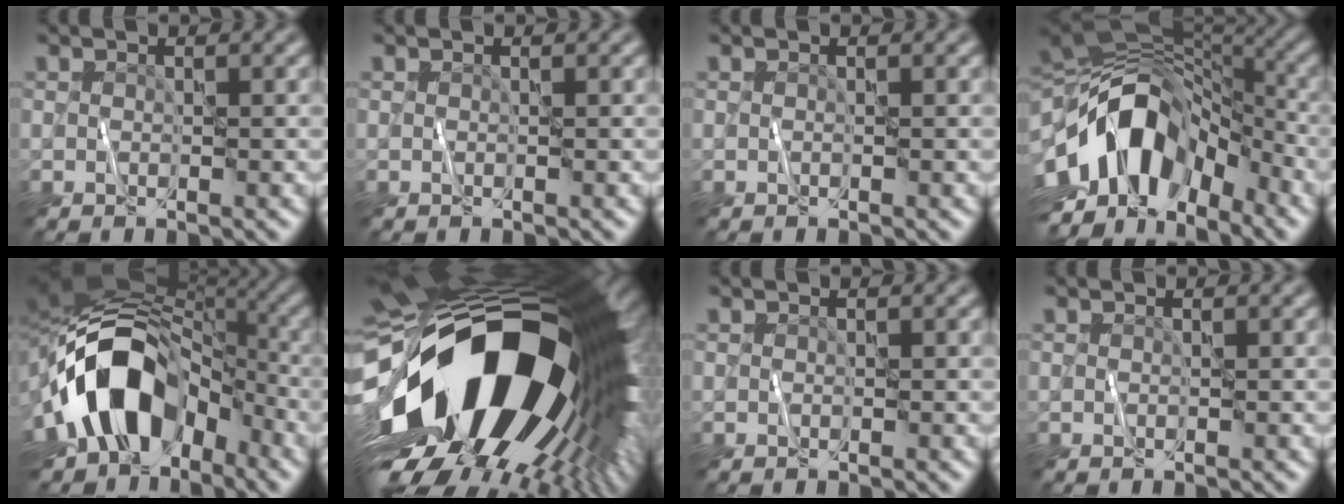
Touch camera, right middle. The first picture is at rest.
{"total": 0.0}
{"total": 0.0}
{"total": 13.2, "force": [-3.8, 8.1, 9.7], "torque": [-0.167, 0.016, -0.085]}
{"total": 13.1, "force": [-4.8, 8.7, 8.6], "torque": [-0.143, 0.012, -0.094]}
{"total": 21.2, "force": [-2.9, 11.2, 17.8], "torque": [-0.326, -0.070, -0.044]}
{"total": 0.0}
{"total": 0.0}